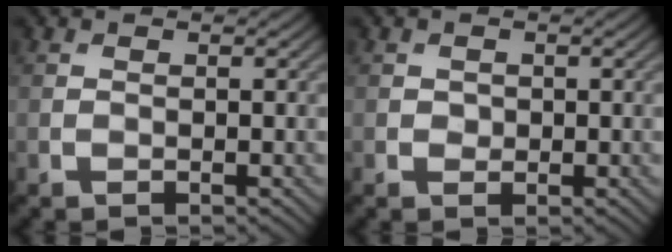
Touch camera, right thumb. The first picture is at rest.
{"total": 0.7, "force": [0.1, 0.7, 0.2], "torque": [-0.005, -0.004, 0.002]}